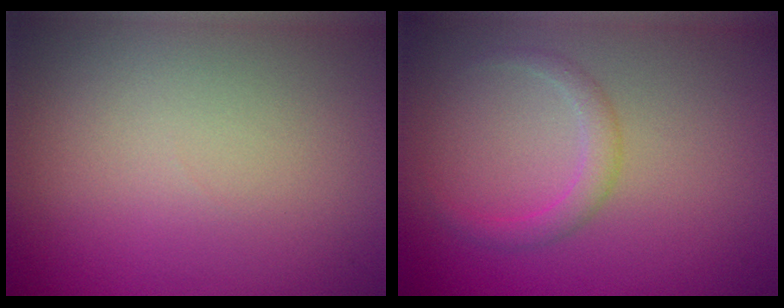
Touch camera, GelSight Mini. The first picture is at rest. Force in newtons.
{"total": 1.7, "press": 1.7, "slide": 0.1}